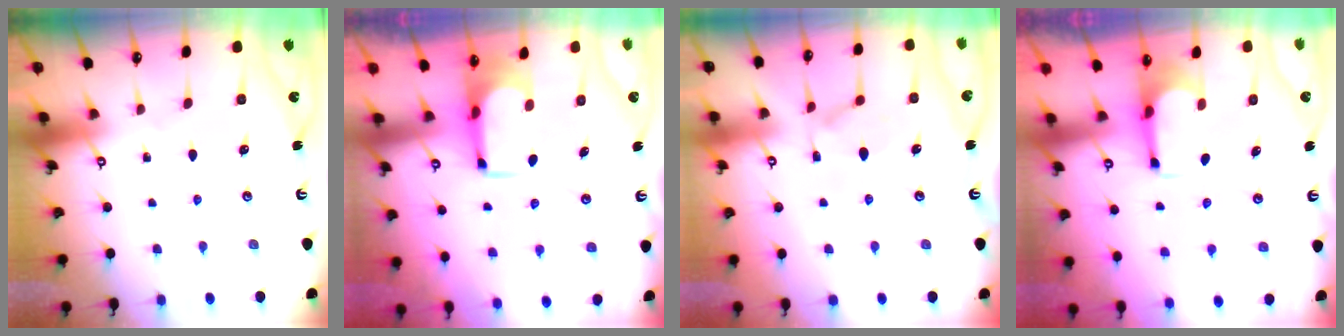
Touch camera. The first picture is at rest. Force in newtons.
{"total": 1.9, "press": 1.9, "slide": 0.2}
{"total": 4.3, "press": 4.1, "slide": 1.2}
{"total": 1.7, "press": 1.4, "slide": 0.9}